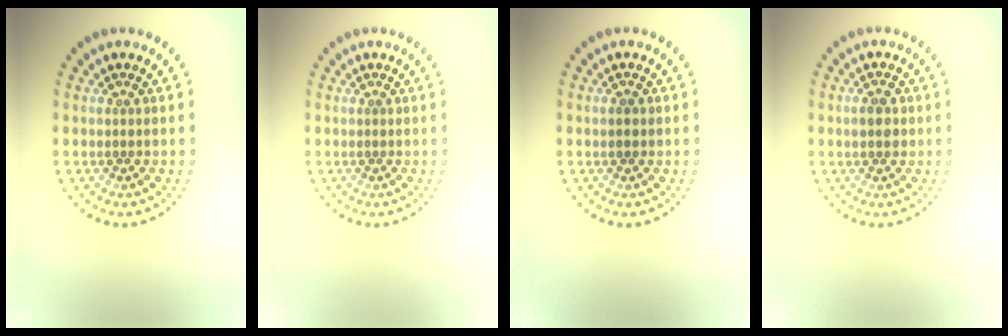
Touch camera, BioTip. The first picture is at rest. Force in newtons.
{"total": 0.0}
{"total": 1.2, "press": 1.2, "slide": 0.1}
{"total": 2.4, "press": 2.4, "slide": 0.2}